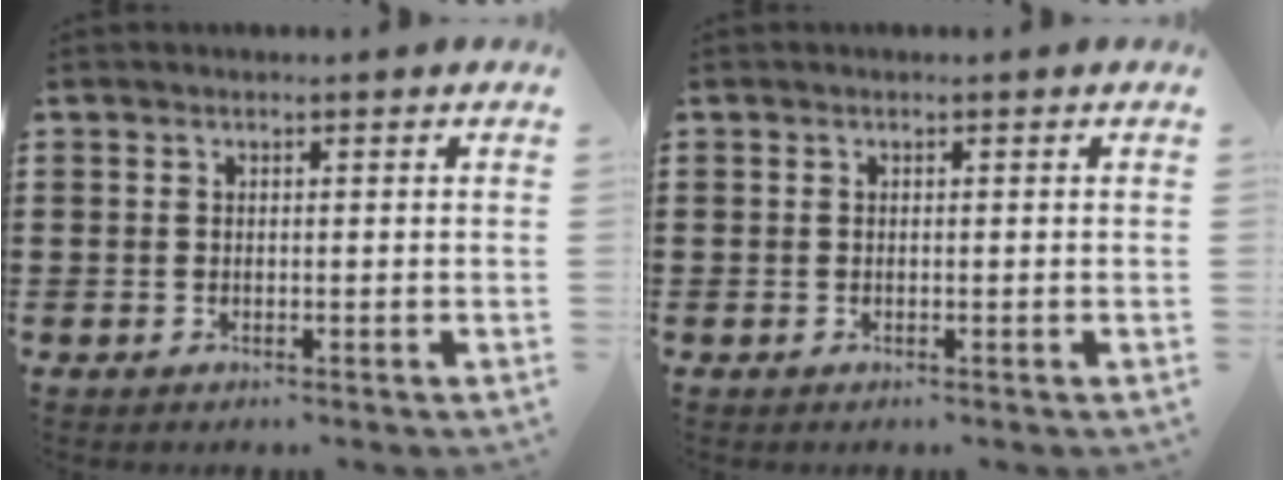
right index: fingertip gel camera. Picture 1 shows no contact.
{"total": 0.0}